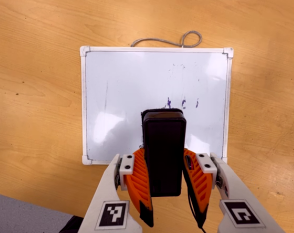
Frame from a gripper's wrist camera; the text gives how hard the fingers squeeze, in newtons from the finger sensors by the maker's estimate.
{"total": 8.0, "left": 7.4, "right": 8.6}